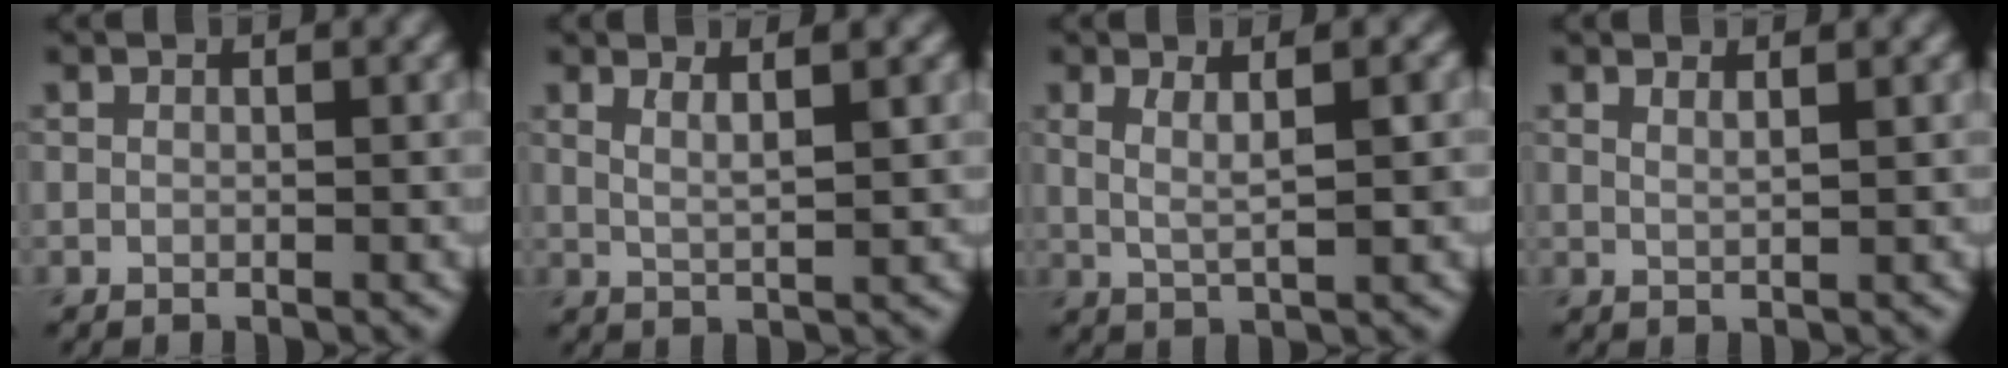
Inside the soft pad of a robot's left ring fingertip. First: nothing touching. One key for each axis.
{"total": 2.6, "fx": 1.4, "fy": 0.7, "fz": 2.0, "tx": -0.021, "ty": -0.001, "tz": 0.021}
{"total": 3.0, "fx": 0.9, "fy": 0.7, "fz": 2.8, "tx": -0.043, "ty": -0.004, "tz": 0.017}
{"total": 1.4, "fx": 0.9, "fy": 0.5, "fz": 0.9, "tx": -0.007, "ty": -0.001, "tz": 0.009}